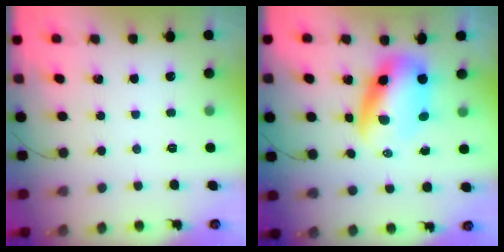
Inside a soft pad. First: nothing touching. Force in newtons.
{"total": 7.7, "press": 7.3, "slide": 2.2}